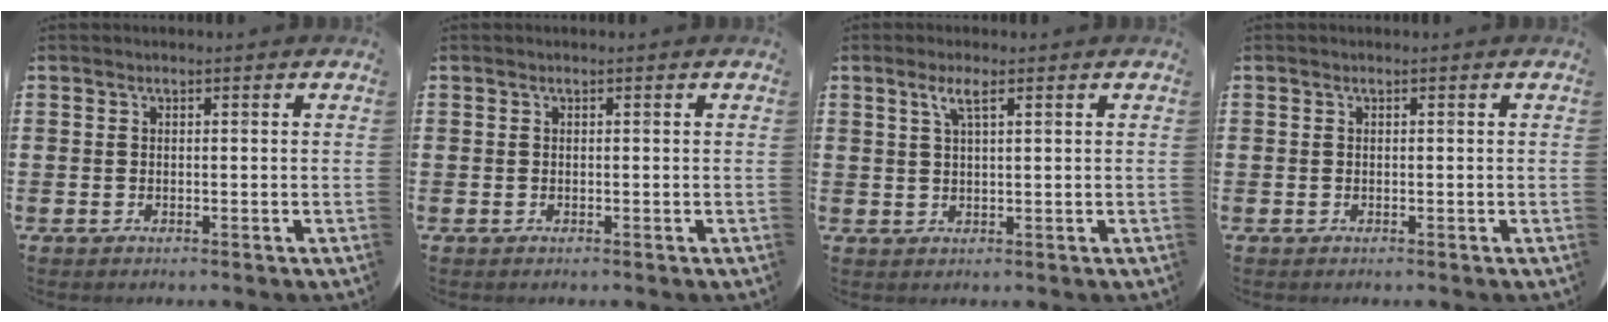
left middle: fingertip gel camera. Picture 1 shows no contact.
{"total": 0.0}
{"total": 2.6, "force": [1.4, 0.5, 2.2], "torque": [-0.046, 0.005, 0.023]}
{"total": 0.0}